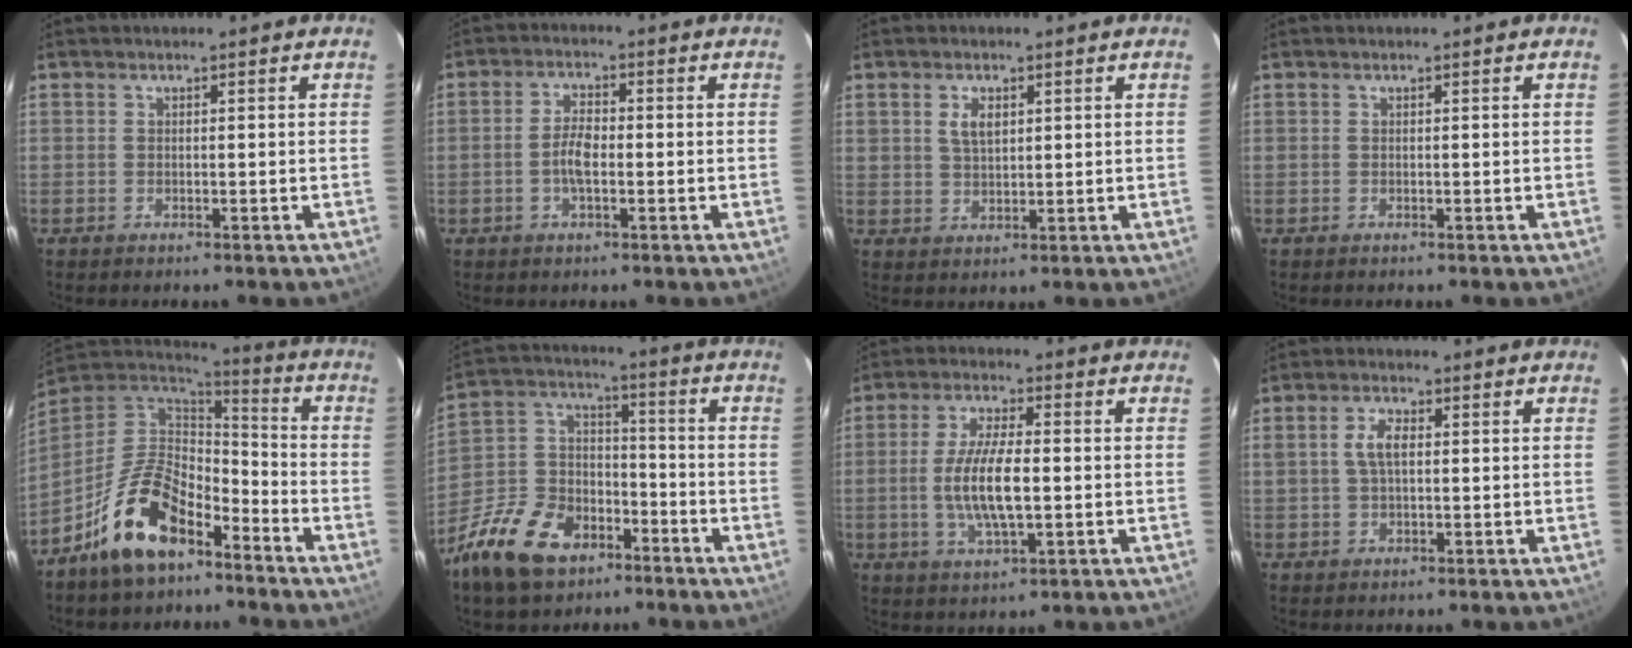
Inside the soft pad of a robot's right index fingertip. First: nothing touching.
{"total": 4.6, "force": [-0.9, 1.8, 4.1], "torque": [-0.084, 0.006, -0.018]}
{"total": 3.8, "force": [1.5, 2.3, 2.7], "torque": [-0.048, 0.004, 0.031]}
{"total": 0.0}
{"total": 15.9, "force": [-9.8, 7.8, 9.8], "torque": [-0.201, 0.011, -0.173]}
{"total": 16.3, "force": [-10.8, 9.0, 8.3], "torque": [-0.195, 0.017, -0.191]}
{"total": 10.2, "force": [-1.0, 3.1, 9.7], "torque": [-0.190, -0.005, -0.018]}
{"total": 4.3, "force": [0.7, 2.1, 3.6], "torque": [-0.070, 0.008, 0.015]}